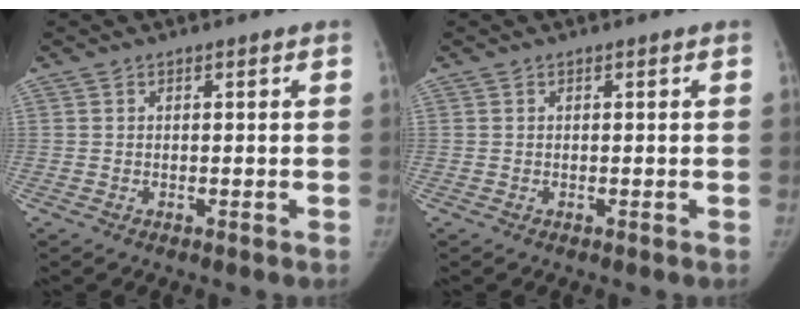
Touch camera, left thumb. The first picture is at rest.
{"total": 0.0}